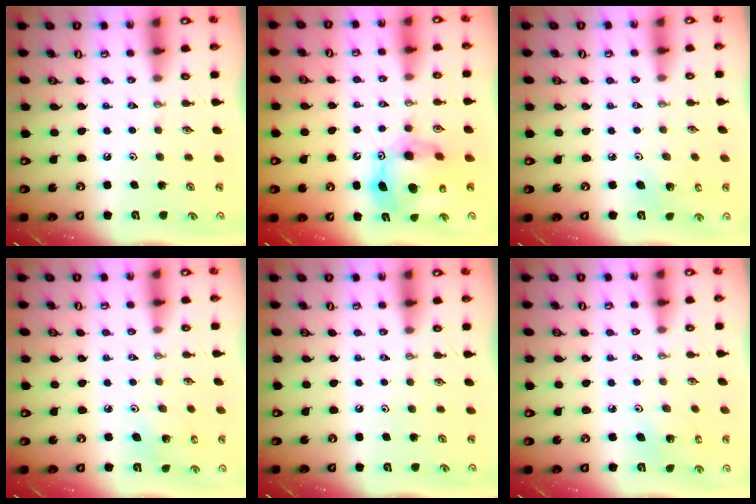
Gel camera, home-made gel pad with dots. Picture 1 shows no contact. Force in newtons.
{"total": 13.2, "press": 13.2, "slide": 1.1}
{"total": 3.5, "press": 3.3, "slide": 1.2}
{"total": 4.1, "press": 3.9, "slide": 1.2}
{"total": 0.0}
{"total": 3.2, "press": 3.2, "slide": 0.1}